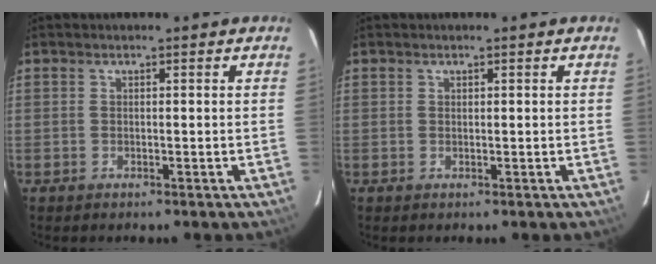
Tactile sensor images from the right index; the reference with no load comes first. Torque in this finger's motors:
{"motor_torque": [-0.14, 0.18, -0.03, 0.00]}